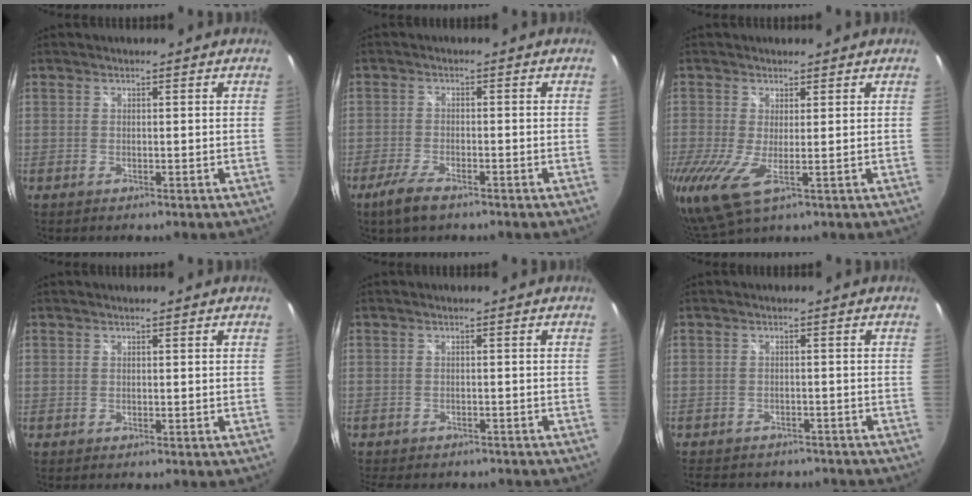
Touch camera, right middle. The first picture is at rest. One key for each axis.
{"total": 5.4, "fx": -3.8, "fy": 1.5, "fz": 3.5, "tx": -0.091, "ty": -0.010, "tz": -0.072}
{"total": 6.2, "fx": -0.6, "fy": 1.8, "fz": 6.0, "tx": -0.126, "ty": -0.020, "tz": -0.014}
{"total": 0.0}
{"total": 7.1, "fx": -6.1, "fy": 2.5, "fz": 2.7, "tx": -0.062, "ty": -0.017, "tz": -0.083}
{"total": 11.4, "fx": -9.6, "fy": 4.6, "fz": 4.3, "tx": -0.095, "ty": -0.012, "tz": -0.127}